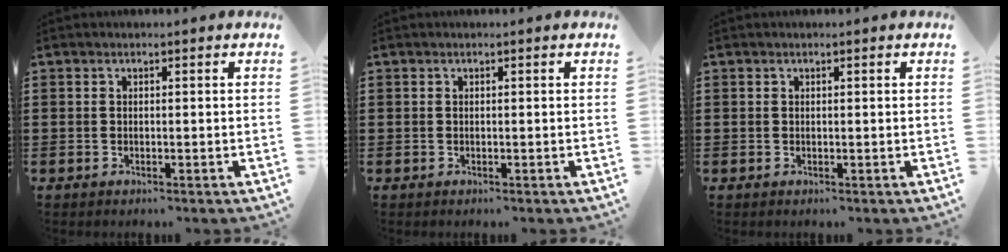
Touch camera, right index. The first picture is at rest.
{"total": 0.0}
{"total": 0.0}